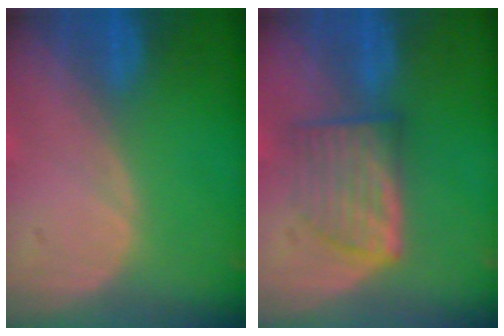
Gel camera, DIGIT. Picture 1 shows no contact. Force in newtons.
{"total": 6.0, "press": 5.8, "slide": 1.7}